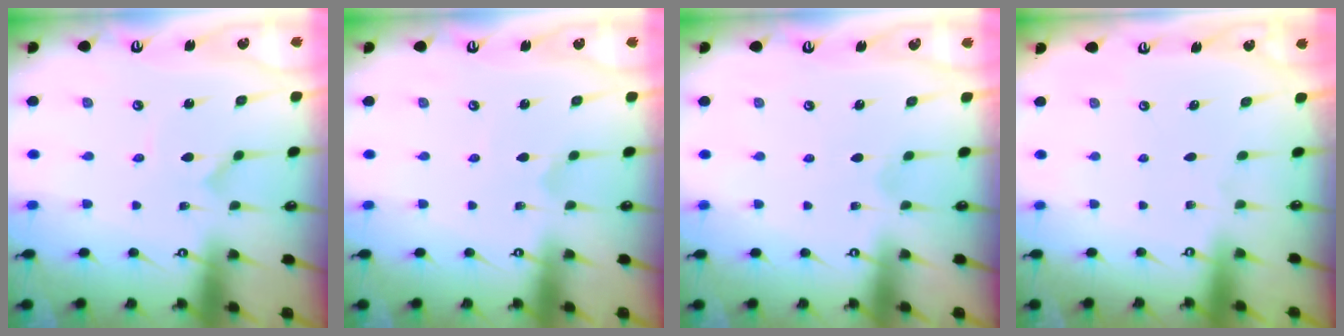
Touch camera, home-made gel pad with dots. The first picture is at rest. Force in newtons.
{"total": 0.7, "press": 0.7, "slide": 0.1}
{"total": 1.2, "press": 1.2, "slide": 0.1}
{"total": 0.0}